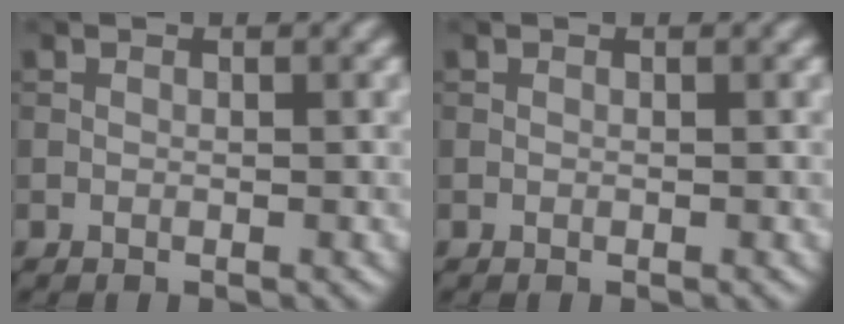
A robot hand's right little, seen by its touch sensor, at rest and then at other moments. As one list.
[{"total": 0.0}]